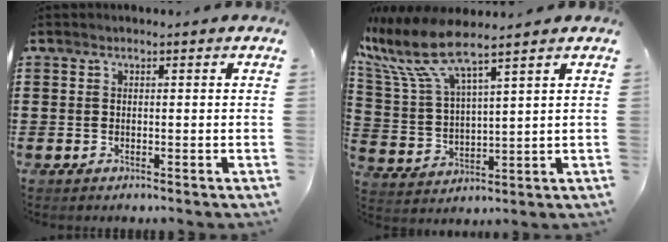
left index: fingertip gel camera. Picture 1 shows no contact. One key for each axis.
{"total": 9.4, "fx": 7.4, "fy": 1.7, "fz": 5.5, "tx": -0.152, "ty": -0.040, "tz": 0.124}